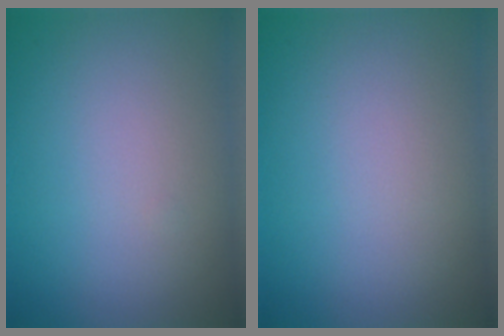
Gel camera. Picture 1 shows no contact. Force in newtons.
{"total": 0.0}